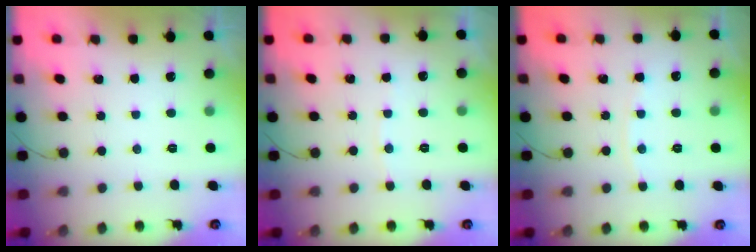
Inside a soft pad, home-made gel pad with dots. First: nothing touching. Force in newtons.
{"total": 2.6, "press": 2.6, "slide": 0.4}
{"total": 3.6, "press": 3.6, "slide": 0.6}